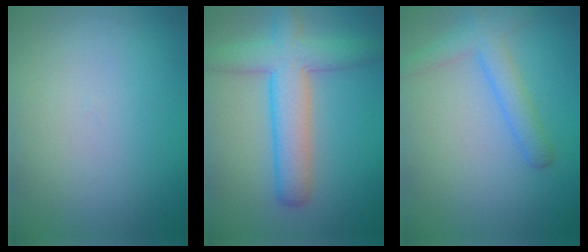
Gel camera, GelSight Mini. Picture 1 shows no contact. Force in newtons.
{"total": 6.2, "press": 6.2, "slide": 0.3}
{"total": 3.0, "press": 3.0, "slide": 0.2}